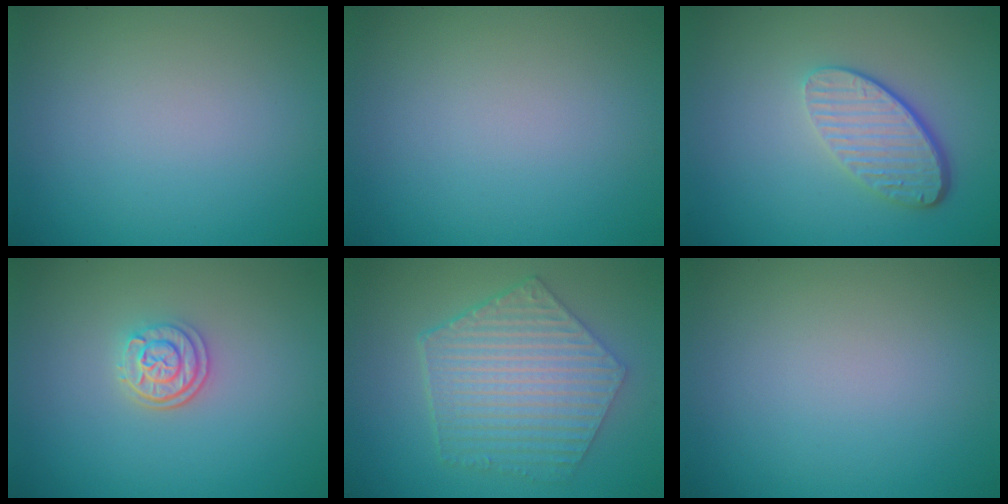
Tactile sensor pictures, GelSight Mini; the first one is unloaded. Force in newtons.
{"total": 0.0}
{"total": 4.4, "press": 3.1, "slide": 3.1}
{"total": 2.6, "press": 2.2, "slide": 1.3}
{"total": 6.6, "press": 5.1, "slide": 4.2}
{"total": 0.0}